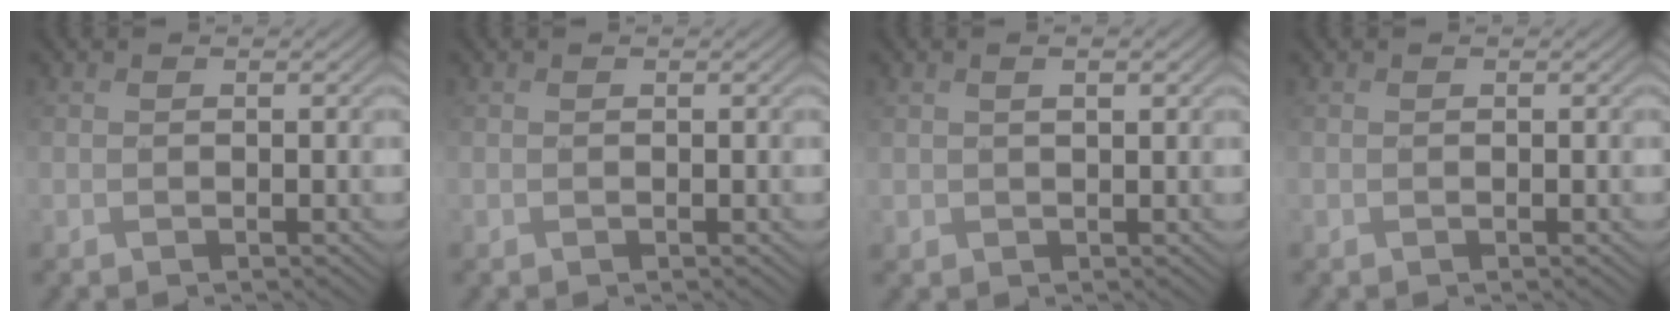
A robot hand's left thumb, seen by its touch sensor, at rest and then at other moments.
{"total": 0.0}
{"total": 1.7, "force": [0.9, 0.9, 1.1], "torque": [-0.026, -0.001, 0.021]}
{"total": 0.0}